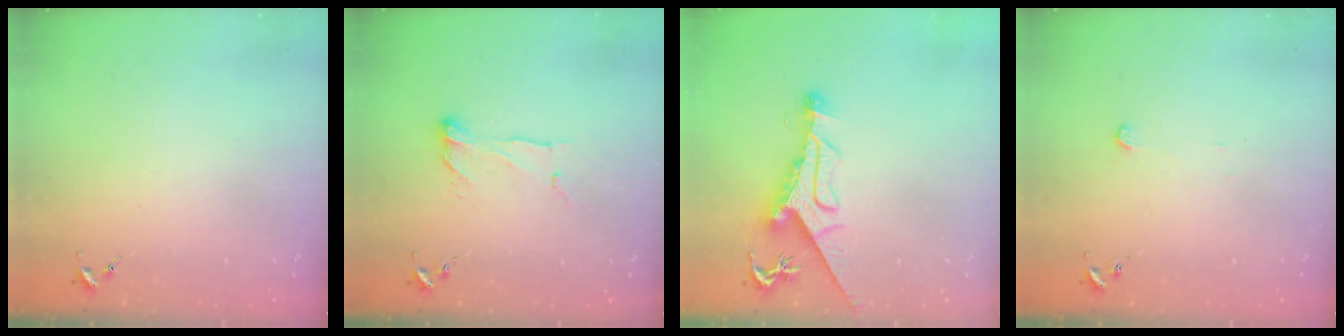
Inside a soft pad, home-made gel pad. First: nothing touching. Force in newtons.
{"total": 8.3, "press": 8.3, "slide": 0.4}
{"total": 10.8, "press": 10.7, "slide": 1.3}
{"total": 2.5, "press": 2.5, "slide": 0.1}